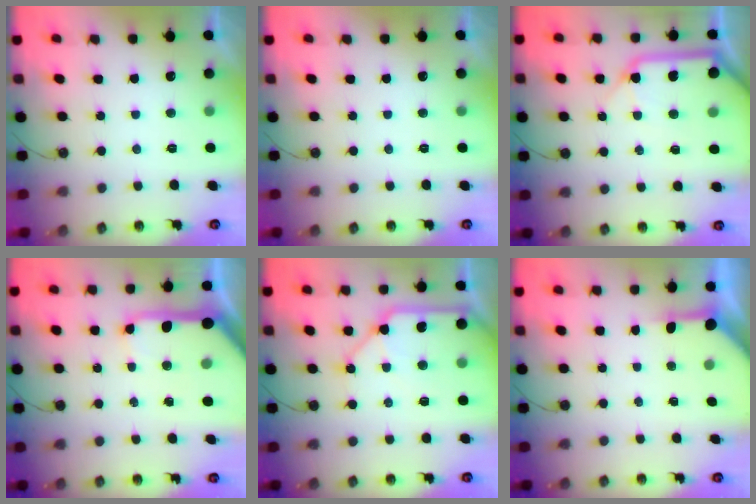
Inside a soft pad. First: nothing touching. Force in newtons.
{"total": 0.0}
{"total": 12.3, "press": 12.2, "slide": 1.6}
{"total": 16.4, "press": 16.3, "slide": 1.9}
{"total": 14.3, "press": 14.2, "slide": 1.7}
{"total": 5.1, "press": 5.1, "slide": 0.6}